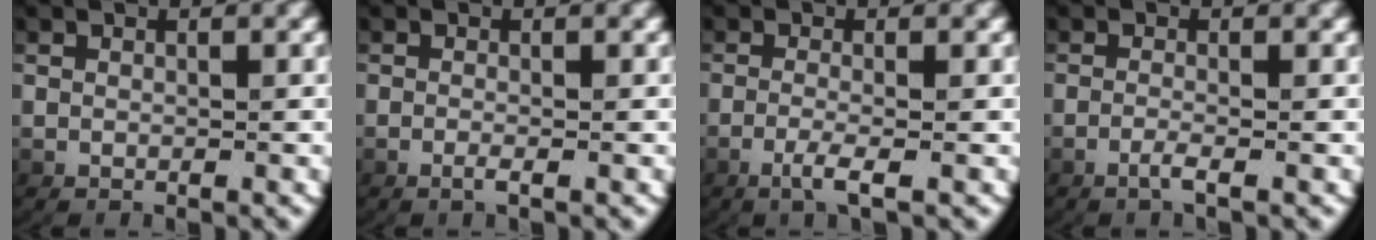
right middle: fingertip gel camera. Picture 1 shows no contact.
{"total": 1.2, "force": [-0.8, 0.4, 0.8], "torque": [-0.026, -0.003, -0.013]}
{"total": 2.2, "force": [-1.0, 0.3, 1.9], "torque": [-0.057, -0.014, -0.012]}
{"total": 1.5, "force": [-1.0, 0.2, 1.1], "torque": [-0.037, -0.006, -0.017]}